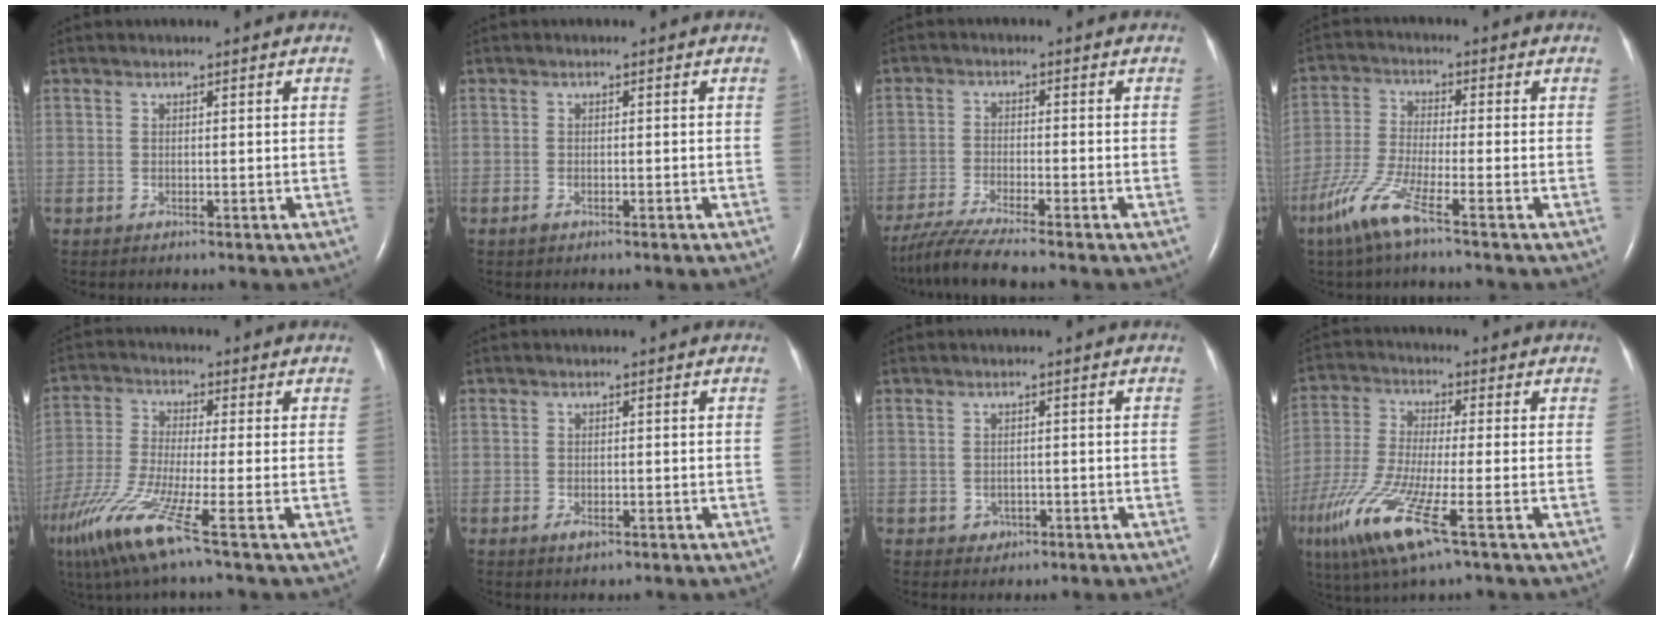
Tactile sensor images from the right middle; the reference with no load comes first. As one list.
[{"total": 0.9, "force": [-0.7, 0.1, 0.6], "torque": [-0.014, -0.001, -0.010]}, {"total": 6.8, "force": [-5.9, -1.0, 3.3], "torque": [-0.063, -0.031, -0.110]}, {"total": 7.6, "force": [-4.8, 0.0, 5.9], "torque": [-0.134, -0.019, -0.104]}, {"total": 11.0, "force": [-6.3, -0.7, 8.9], "torque": [-0.193, -0.041, -0.128]}, {"total": 1.2, "force": [-0.6, 0.6, 0.9], "torque": [-0.020, -0.003, -0.006]}, {"total": 1.4, "force": [-0.6, 1.3, 0.2], "torque": [0.000, 0.006, -0.004]}, {"total": 13.3, "force": [-6.1, 1.3, 11.7], "torque": [-0.255, -0.033, -0.115]}]